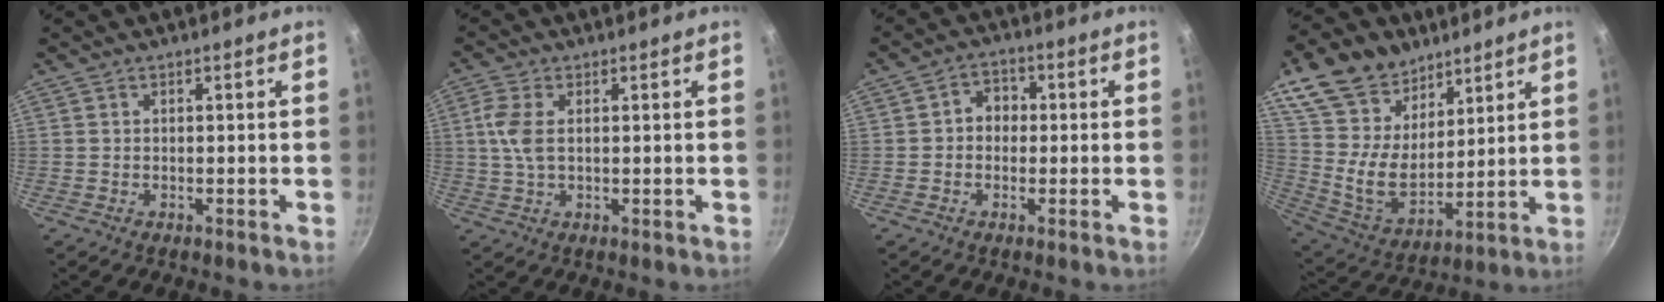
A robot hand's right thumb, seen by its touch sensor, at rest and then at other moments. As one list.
[{"total": 5.5, "force": [1.1, 2.9, 4.6], "torque": [-0.103, 0.007, 0.020]}, {"total": 4.5, "force": [-0.1, 3.8, 2.3], "torque": [-0.007, 0.012, -0.009]}, {"total": 19.6, "force": [11.8, 12.5, 9.5], "torque": [-0.162, -0.055, 0.225]}]